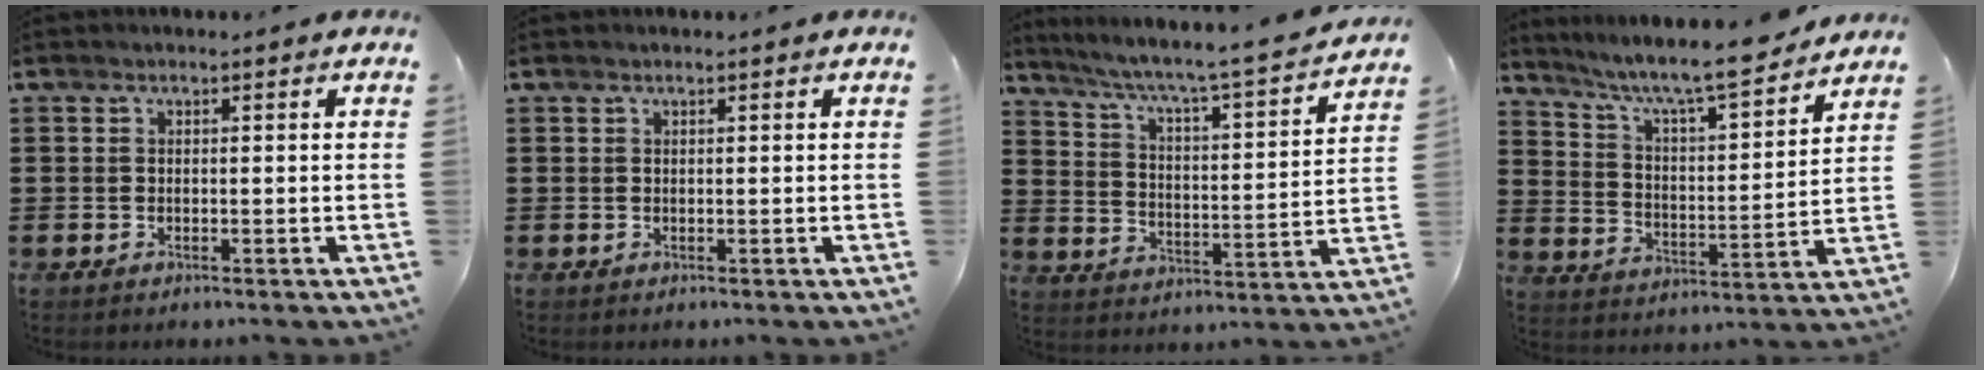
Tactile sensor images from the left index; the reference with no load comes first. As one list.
[{"total": 0.0}, {"total": 5.0, "force": [4.3, -0.4, 2.6], "torque": [-0.071, -0.041, 0.060]}, {"total": 7.9, "force": [7.0, 0.3, 3.6], "torque": [-0.097, -0.047, 0.113]}]